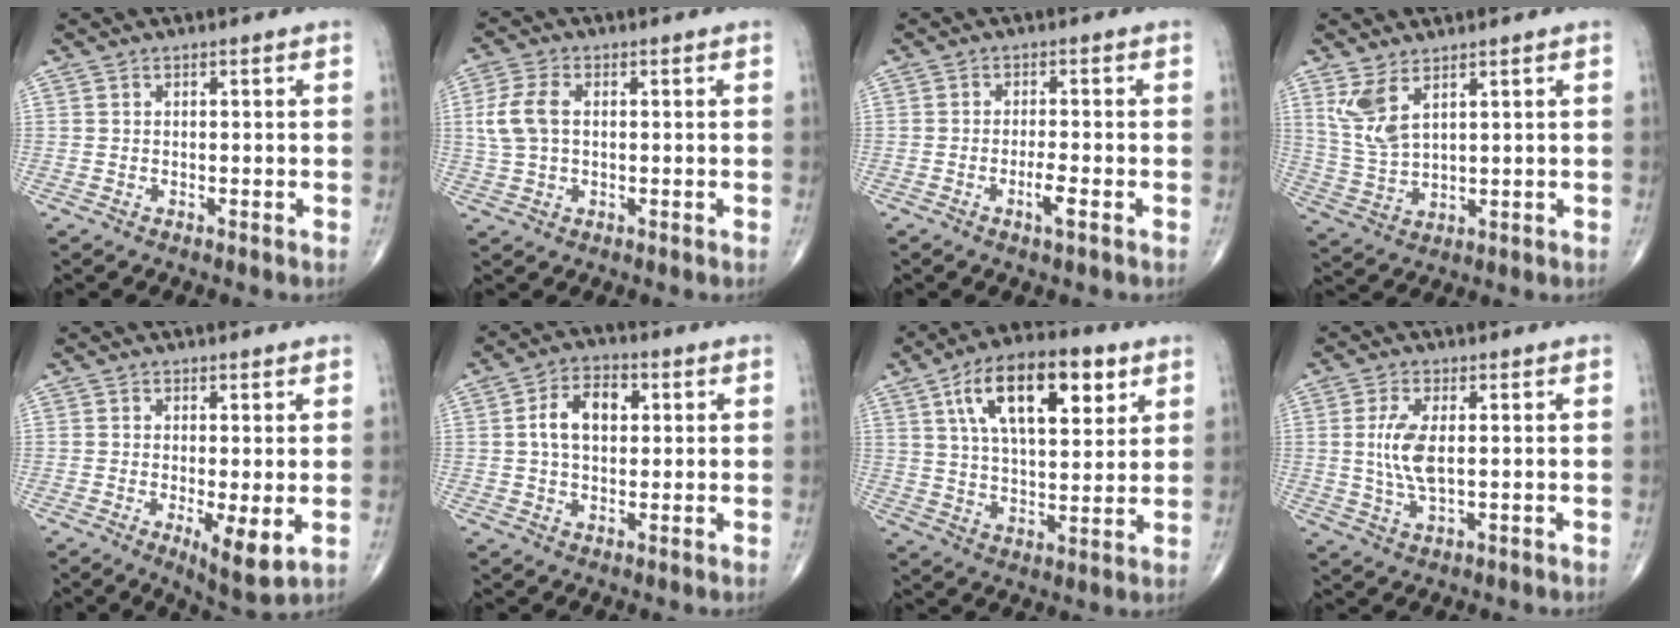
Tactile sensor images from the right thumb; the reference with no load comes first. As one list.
[{"total": 6.4, "force": [0.7, 3.9, 5.0], "torque": [-0.117, 0.011, 0.013]}, {"total": 3.2, "force": [-1.4, 0.4, 2.9], "torque": [-0.058, 0.002, -0.028]}, {"total": 6.9, "force": [3.8, 2.8, 5.0], "torque": [-0.105, -0.019, 0.090]}, {"total": 6.4, "force": [-1.2, 1.7, 6.0], "torque": [-0.100, -0.022, -0.018]}, {"total": 8.0, "force": [1.4, 5.1, 6.1], "torque": [-0.095, 0.014, 0.018]}, {"total": 18.3, "force": [7.7, 8.3, 14.4], "torque": [-0.209, -0.014, 0.128]}, {"total": 6.6, "force": [0.6, 2.6, 6.0], "torque": [-0.134, -0.008, 0.015]}]